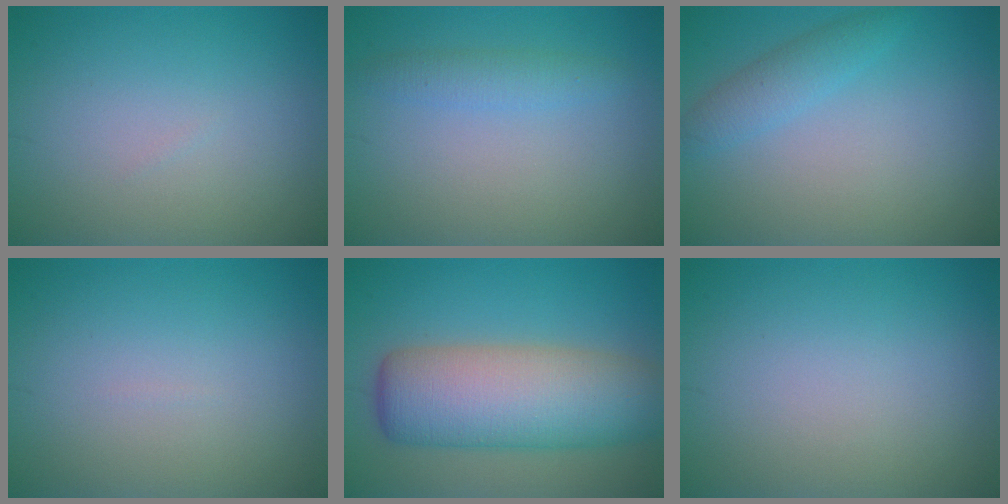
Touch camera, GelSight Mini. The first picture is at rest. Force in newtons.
{"total": 1.8, "press": 1.8, "slide": 0.1}
{"total": 2.2, "press": 2.2, "slide": 0.0}
{"total": 0.0}
{"total": 10.0, "press": 10.0, "slide": 0.2}
{"total": 0.0}